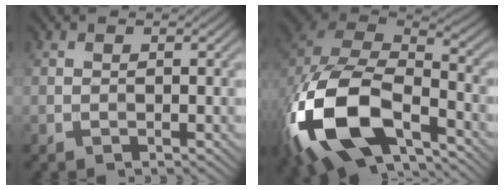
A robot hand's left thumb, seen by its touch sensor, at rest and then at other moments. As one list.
[{"total": 18.3, "force": [-7.7, 10.3, 13.0], "torque": [-0.311, -0.052, -0.134]}]